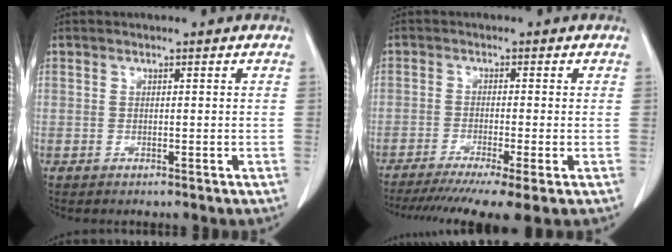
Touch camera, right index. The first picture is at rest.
{"total": 11.0, "force": [-8.1, 0.0, 7.4], "torque": [-0.113, -0.024, -0.127]}